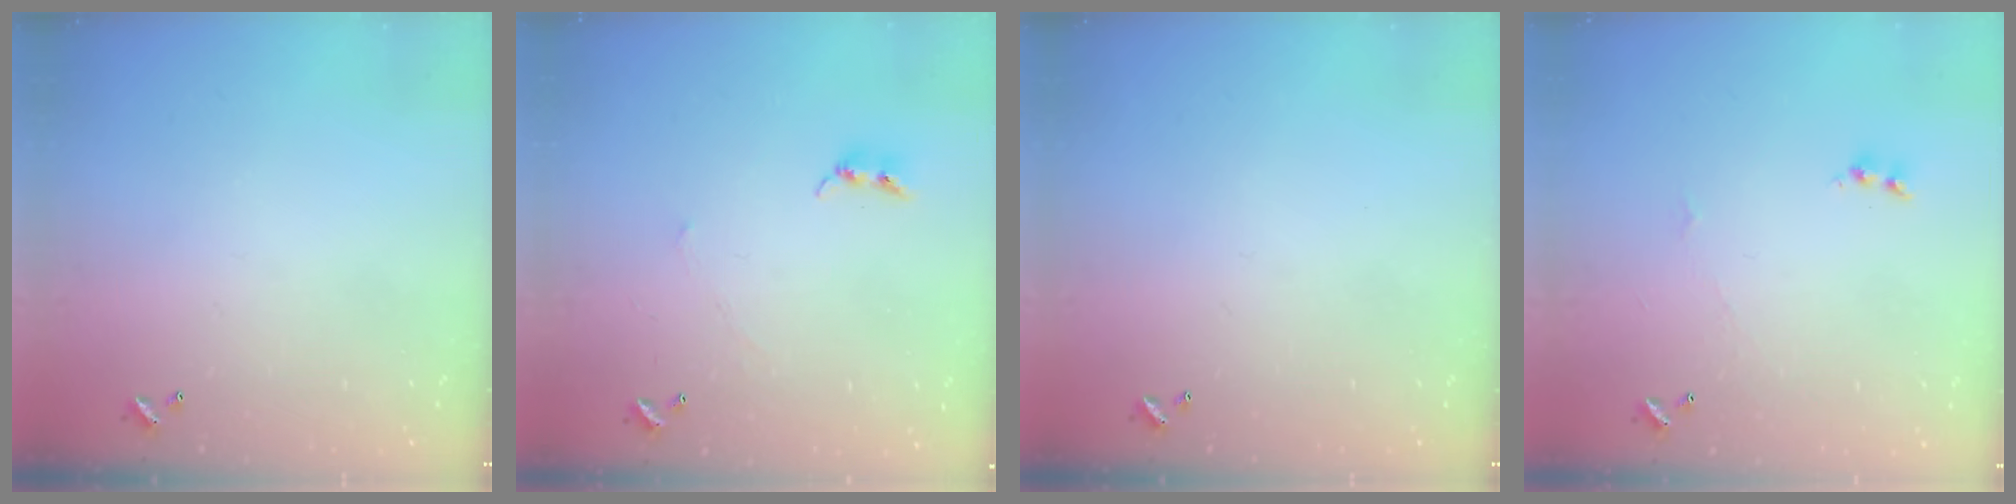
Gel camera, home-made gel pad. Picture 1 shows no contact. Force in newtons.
{"total": 2.4, "press": 2.3, "slide": 0.4}
{"total": 0.0}
{"total": 1.6, "press": 1.5, "slide": 0.4}